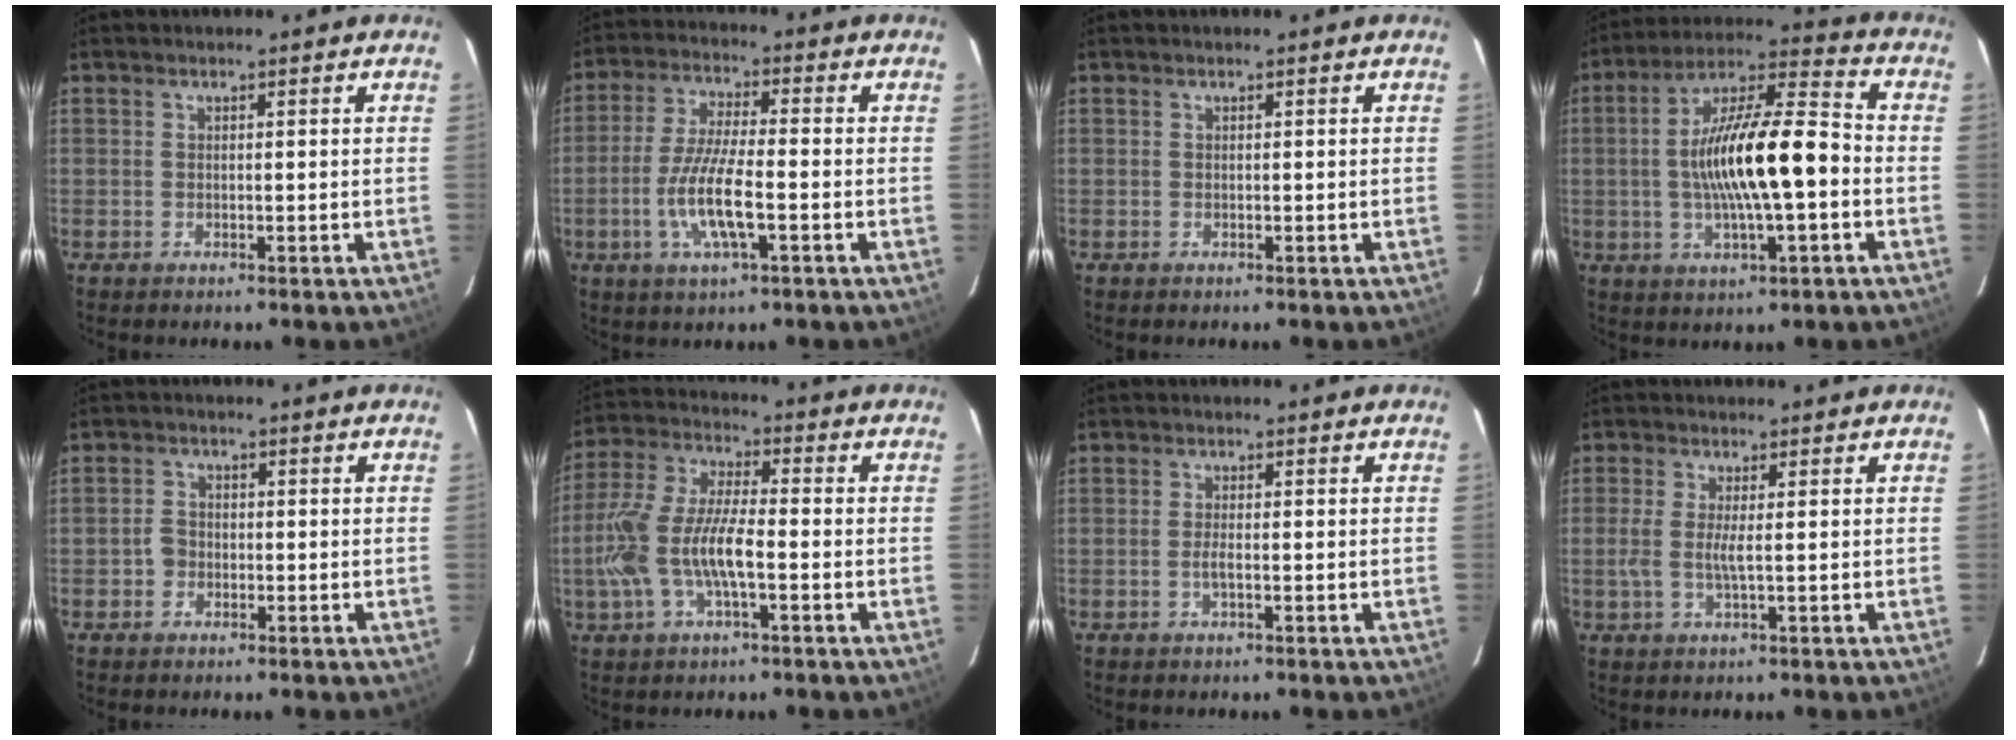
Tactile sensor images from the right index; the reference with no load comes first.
{"total": 10.2, "force": [-3.2, 2.1, 9.5], "torque": [-0.193, -0.007, -0.062]}
{"total": 0.0}
{"total": 16.6, "force": [-2.0, 3.9, 16.0], "torque": [-0.281, 0.016, -0.035]}
{"total": 2.4, "force": [-1.0, 2.1, 0.7], "torque": [-0.017, 0.007, -0.019]}
{"total": 13.4, "force": [-3.4, 4.5, 12.2], "torque": [-0.263, 0.000, -0.066]}
{"total": 1.6, "force": [-0.6, 0.3, 1.5], "torque": [-0.031, -0.001, -0.011]}
{"total": 3.3, "force": [-0.2, 0.2, 3.3], "torque": [-0.071, -0.005, -0.007]}